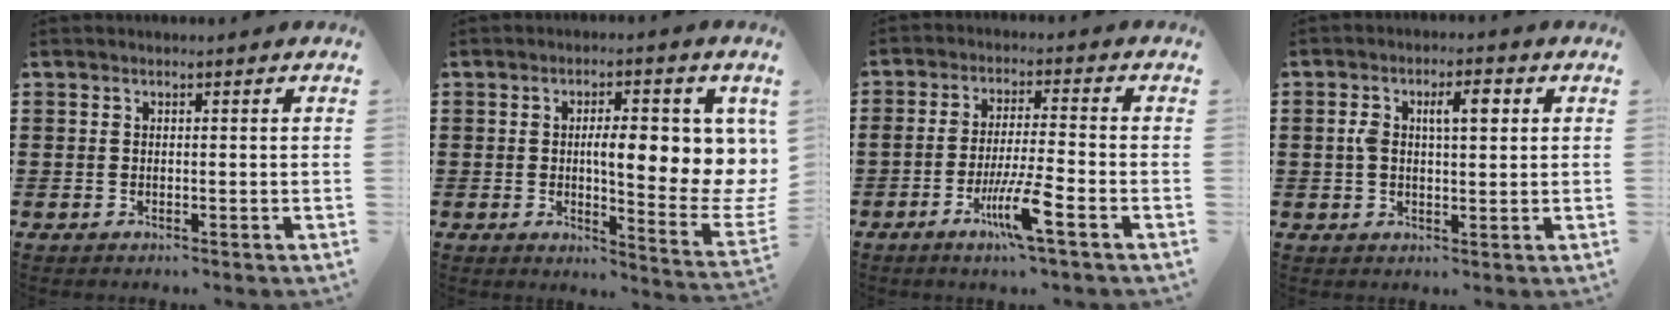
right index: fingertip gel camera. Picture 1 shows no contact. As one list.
[{"total": 9.8, "force": [1.5, 3.2, 9.1], "torque": [-0.130, -0.014, 0.020]}, {"total": 7.8, "force": [-3.9, 0.4, 6.8], "torque": [-0.126, -0.009, -0.071]}, {"total": 4.7, "force": [0.9, 1.8, 4.2], "torque": [-0.069, 0.004, 0.010]}]